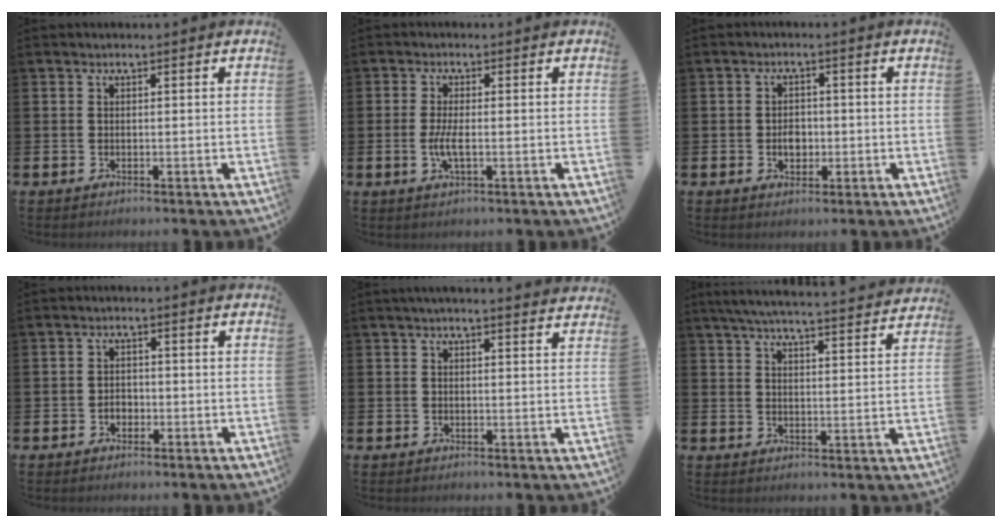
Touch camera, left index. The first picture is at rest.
{"total": 2.9, "force": [-0.6, 0.8, 2.8], "torque": [-0.053, 0.002, -0.010]}
{"total": 2.6, "force": [-0.3, 2.0, 1.6], "torque": [-0.013, -0.003, -0.013]}
{"total": 1.7, "force": [-0.6, 1.4, 0.7], "torque": [-0.003, 0.000, -0.016]}
{"total": 2.3, "force": [2.2, -0.4, 0.4], "torque": [-0.008, -0.011, 0.040]}
{"total": 6.0, "force": [5.7, 0.0, 1.6], "torque": [-0.044, -0.038, 0.100]}